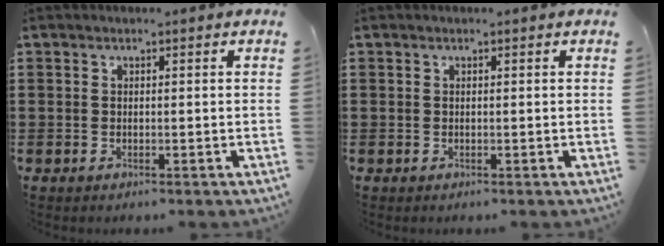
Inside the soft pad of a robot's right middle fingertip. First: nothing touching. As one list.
[{"total": 0.0}]